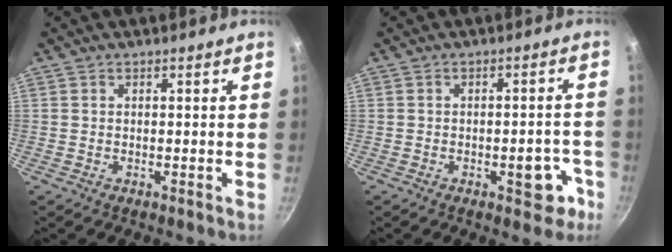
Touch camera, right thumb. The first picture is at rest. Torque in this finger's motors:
{"motor_torque": [2.89, 2.11, 0.74, -0.74, 0.01]}